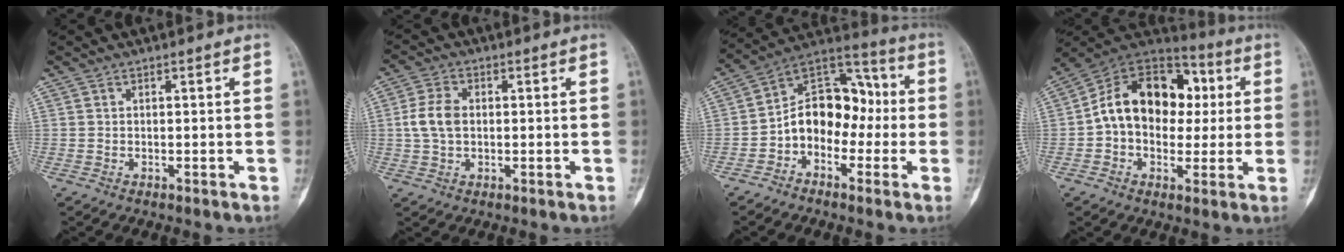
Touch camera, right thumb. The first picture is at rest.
{"total": 5.9, "force": [0.3, 3.9, 4.4], "torque": [-0.092, 0.009, 0.003]}
{"total": 13.6, "force": [-2.2, 9.7, 9.2], "torque": [-0.106, 0.056, -0.053]}
{"total": 18.3, "force": [1.5, 13.2, 12.5], "torque": [-0.158, 0.041, 0.014]}